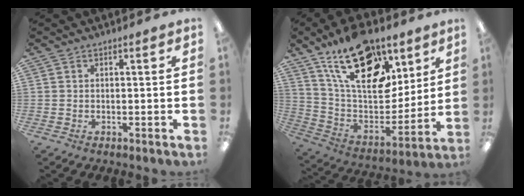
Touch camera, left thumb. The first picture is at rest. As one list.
[{"total": 23.8, "force": [13.9, 12.7, 14.6], "torque": [-0.252, -0.076, 0.246]}]